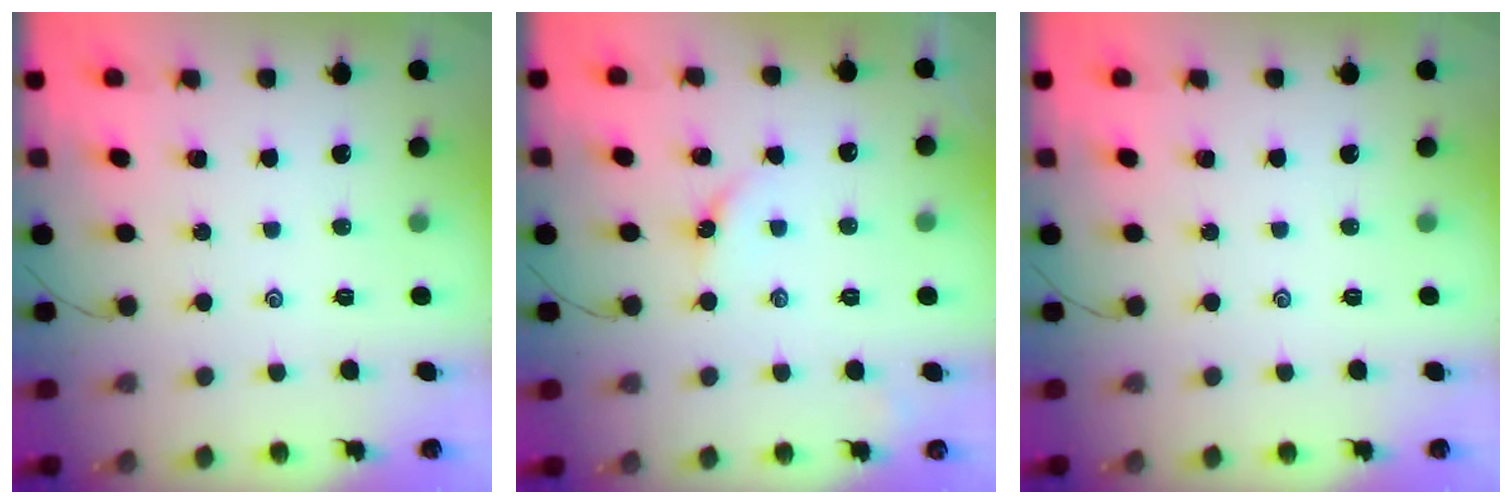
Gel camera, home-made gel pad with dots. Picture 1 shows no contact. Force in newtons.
{"total": 3.1, "press": 3.1, "slide": 0.5}
{"total": 0.0}